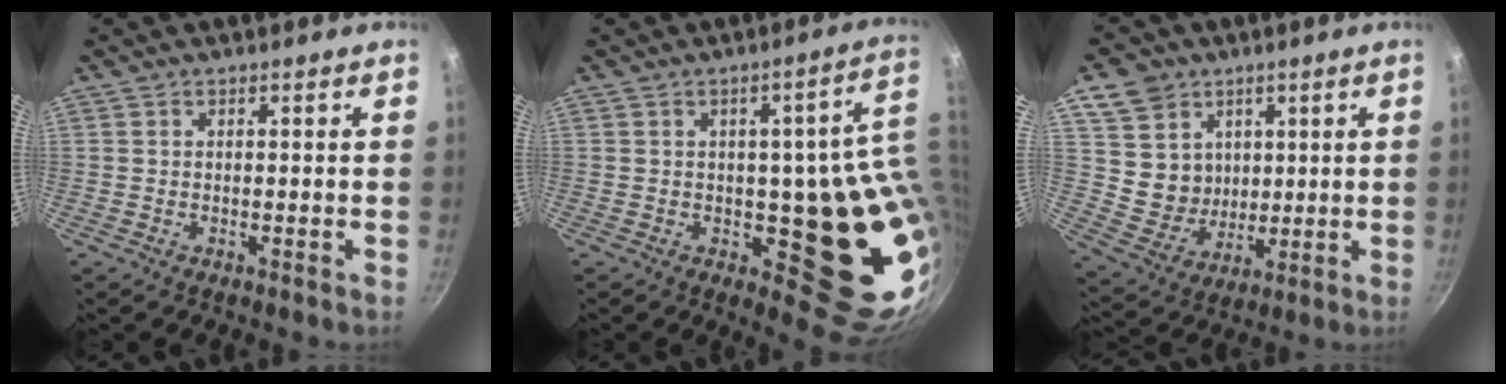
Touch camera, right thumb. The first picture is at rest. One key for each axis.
{"total": 17.2, "fx": 0.9, "fy": 7.7, "fz": 15.3, "tx": -0.111, "ty": -0.027, "tz": 0.020}
{"total": 11.9, "fx": 4.6, "fy": 10.2, "fz": 4.1, "tx": -0.044, "ty": -0.023, "tz": 0.097}